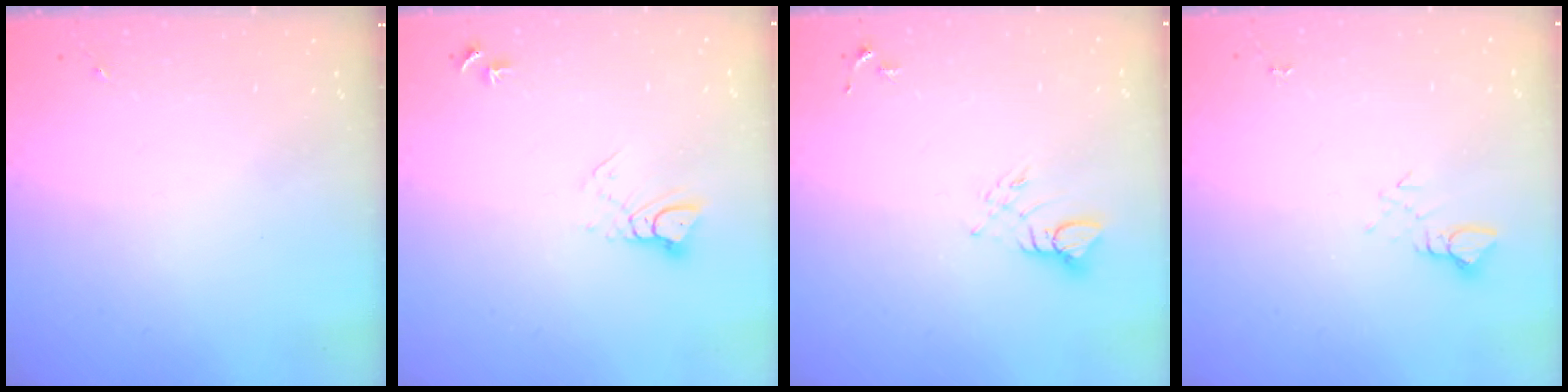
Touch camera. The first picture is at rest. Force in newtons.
{"total": 4.9, "press": 4.8, "slide": 0.3}
{"total": 4.6, "press": 4.6, "slide": 0.2}
{"total": 4.2, "press": 4.2, "slide": 0.4}